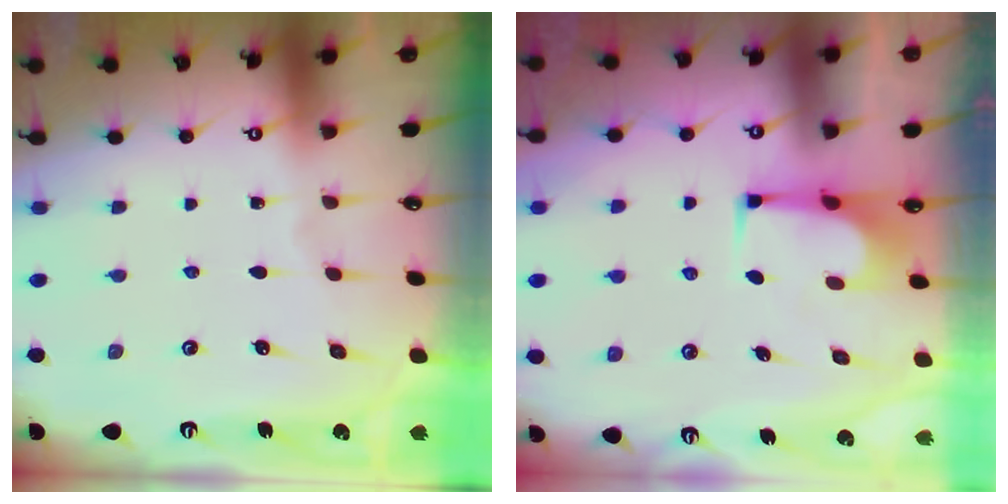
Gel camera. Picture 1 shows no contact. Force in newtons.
{"total": 1.1, "press": 0.9, "slide": 0.7}